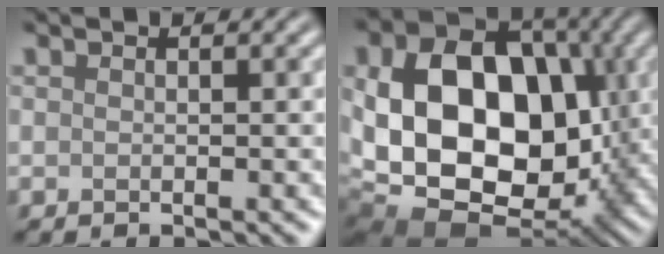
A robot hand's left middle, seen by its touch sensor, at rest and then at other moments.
{"total": 18.7, "force": [-0.8, 13.3, 13.2], "torque": [-0.256, -0.027, 0.002]}